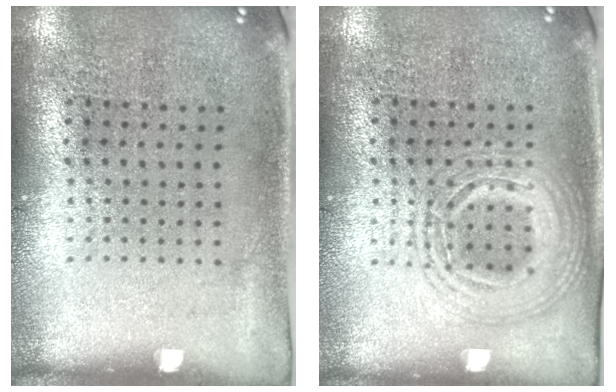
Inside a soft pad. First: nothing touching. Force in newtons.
{"total": 1.7, "press": 1.7, "slide": 0.1}